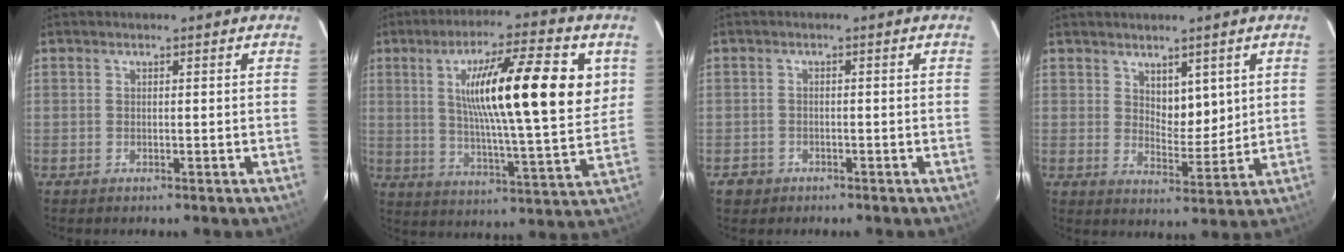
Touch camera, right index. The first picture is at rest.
{"total": 20.3, "force": [5.5, 2.6, 19.4], "torque": [-0.307, 0.014, 0.079]}
{"total": 2.9, "force": [-1.5, 2.5, 0.4], "torque": [-0.012, 0.006, -0.024]}
{"total": 6.1, "force": [2.4, 3.2, 4.6], "torque": [-0.078, -0.003, 0.051]}